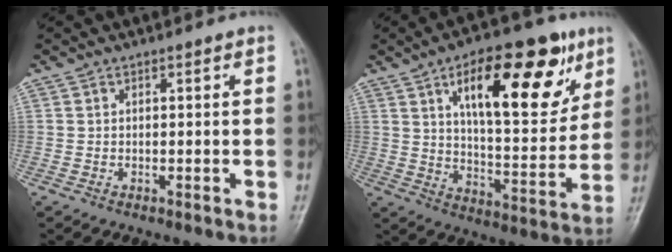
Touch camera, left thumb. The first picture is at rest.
{"total": 21.8, "force": [10.2, 9.0, 17.0], "torque": [-0.206, -0.034, 0.160]}